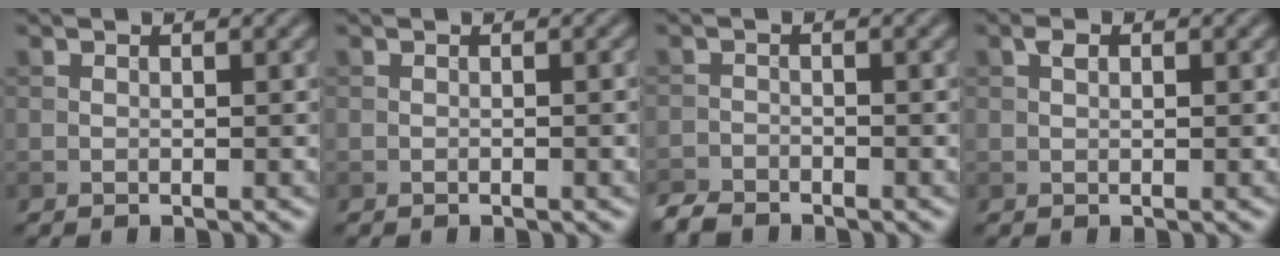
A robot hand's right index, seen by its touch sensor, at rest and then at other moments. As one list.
[{"total": 1.0, "force": [-0.3, 0.2, 0.9], "torque": [-0.011, 0.000, -0.004]}, {"total": 2.1, "force": [-2.0, 0.5, 0.3], "torque": [-0.007, -0.005, -0.045]}, {"total": 1.0, "force": [0.3, 0.5, 0.8], "torque": [-0.015, 0.001, 0.005]}]